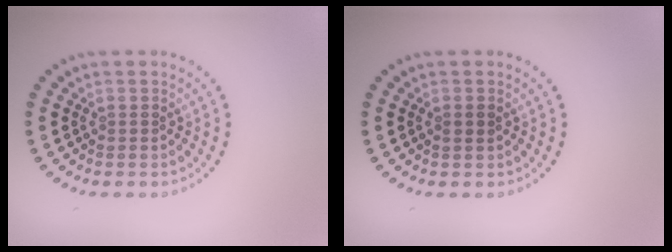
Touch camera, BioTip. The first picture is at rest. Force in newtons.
{"total": 0.8, "press": 0.7, "slide": 0.4}